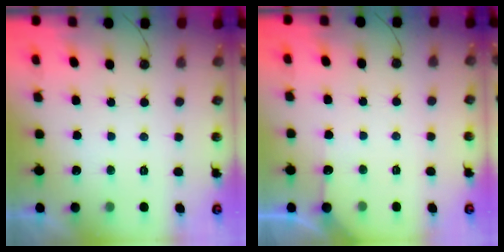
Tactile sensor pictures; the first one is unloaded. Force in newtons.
{"total": 3.4, "press": 3.4, "slide": 0.3}